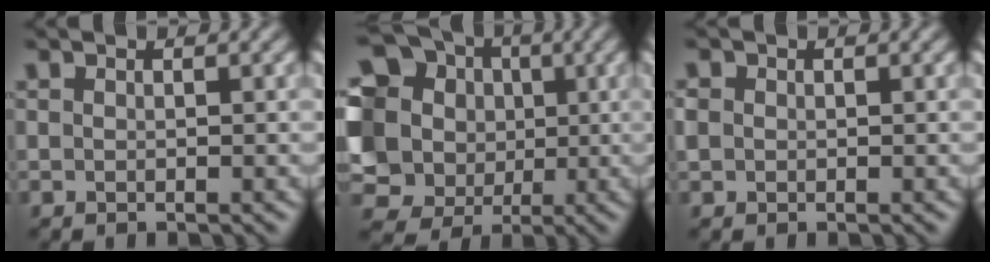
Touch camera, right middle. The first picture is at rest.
{"total": 19.2, "force": [2.7, 17.6, 7.1], "torque": [-0.198, 0.022, 0.014]}
{"total": 1.2, "force": [0.1, 1.2, 0.4], "torque": [-0.009, 0.002, -0.002]}